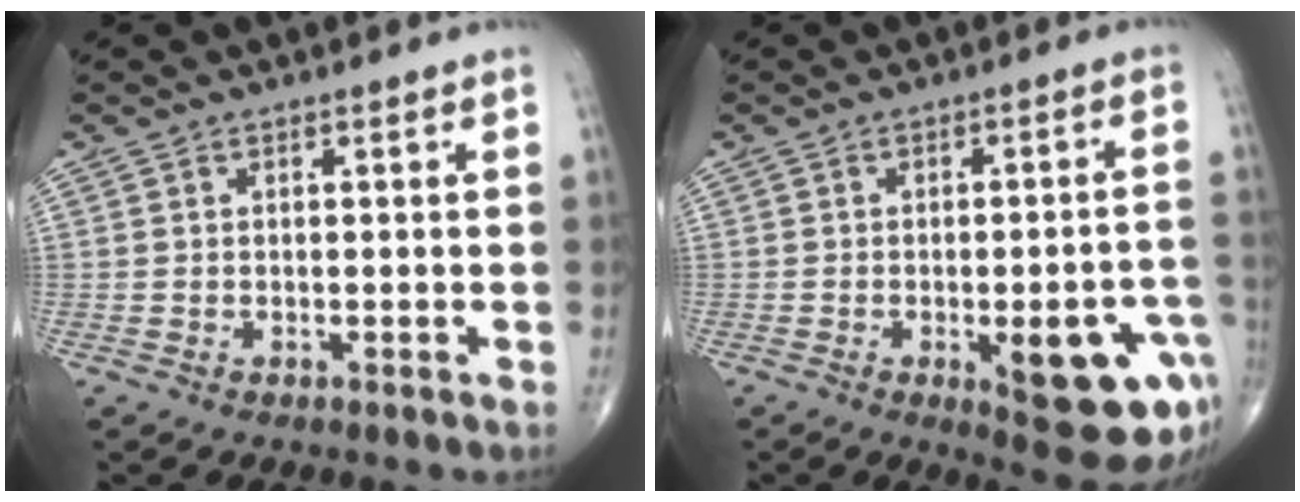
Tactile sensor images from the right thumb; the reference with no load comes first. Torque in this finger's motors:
{"motor_torque": [1.73, 1.44, 0.96, -0.85, 0.35]}